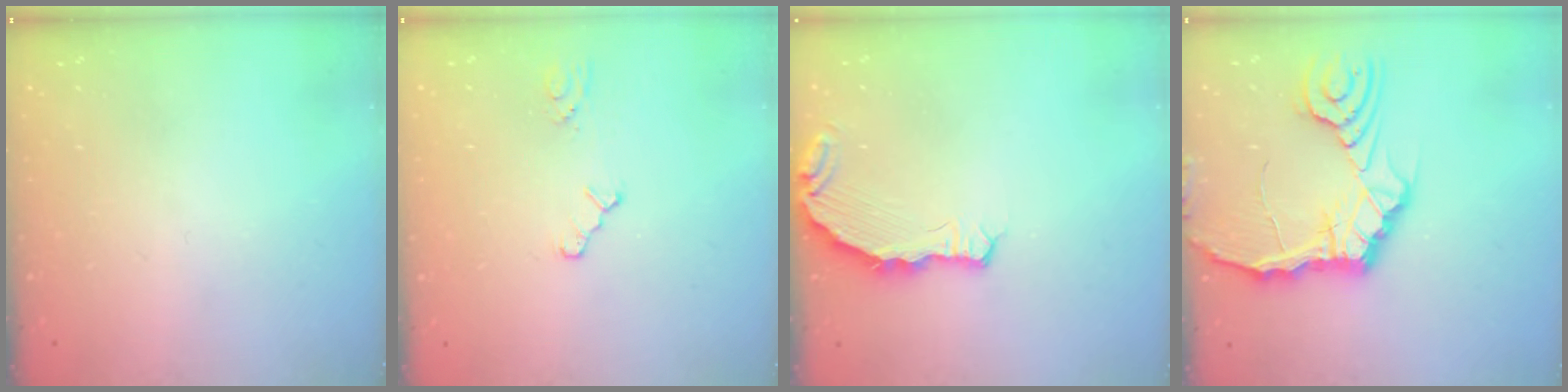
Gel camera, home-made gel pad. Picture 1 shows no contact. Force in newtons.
{"total": 2.3, "press": 2.3, "slide": 0.3}
{"total": 7.1, "press": 5.5, "slide": 4.6}
{"total": 15.9, "press": 15.8, "slide": 2.1}